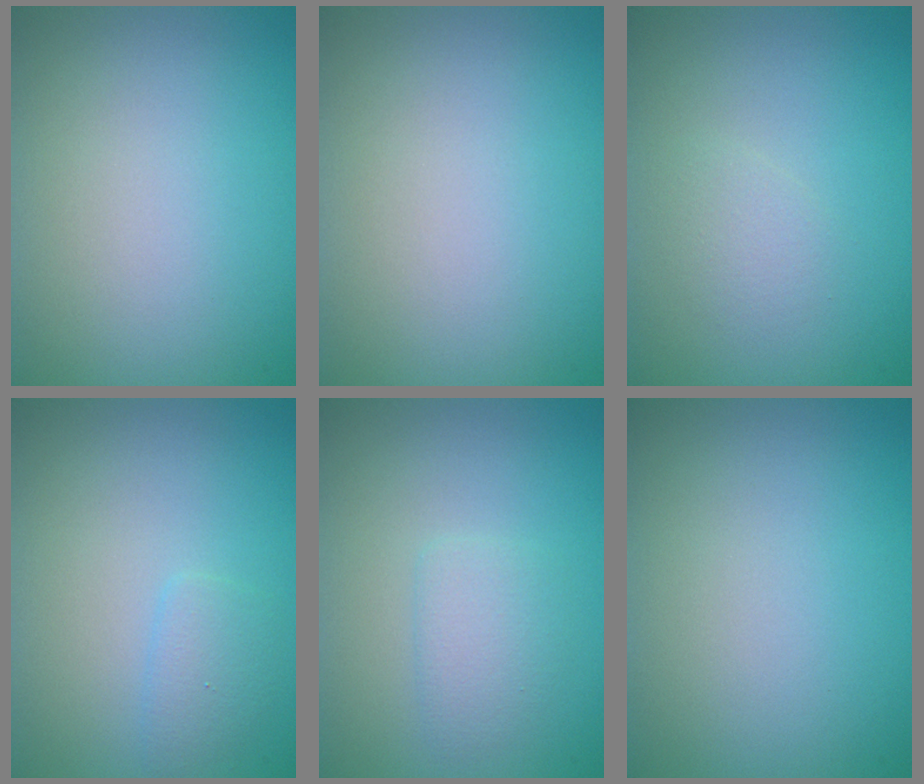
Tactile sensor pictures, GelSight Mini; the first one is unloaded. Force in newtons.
{"total": 0.0}
{"total": 1.1, "press": 1.1, "slide": 0.1}
{"total": 1.3, "press": 1.3, "slide": 0.1}
{"total": 1.8, "press": 1.8, "slide": 0.1}
{"total": 0.0}